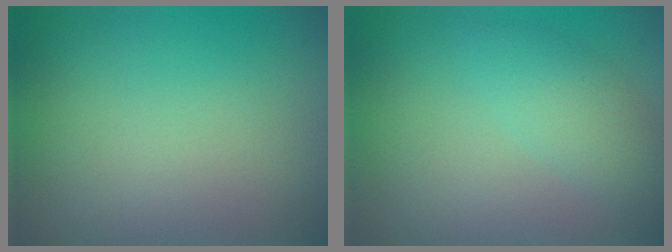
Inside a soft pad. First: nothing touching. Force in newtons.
{"total": 2.5, "press": 2.5, "slide": 0.1}